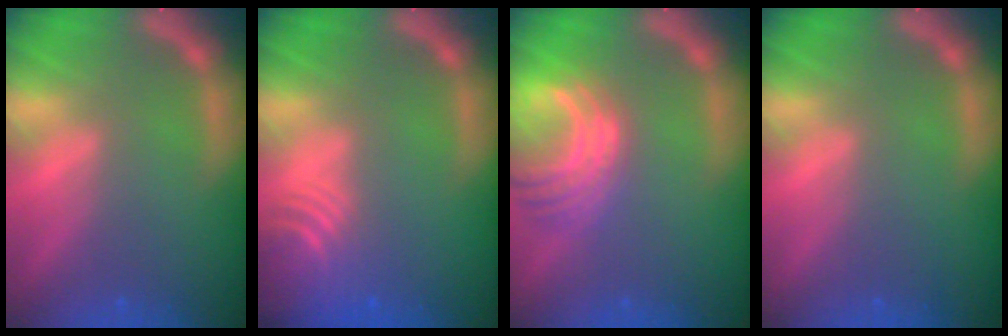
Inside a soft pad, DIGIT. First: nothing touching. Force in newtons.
{"total": 7.0}
{"total": 7.0}
{"total": 0.0}